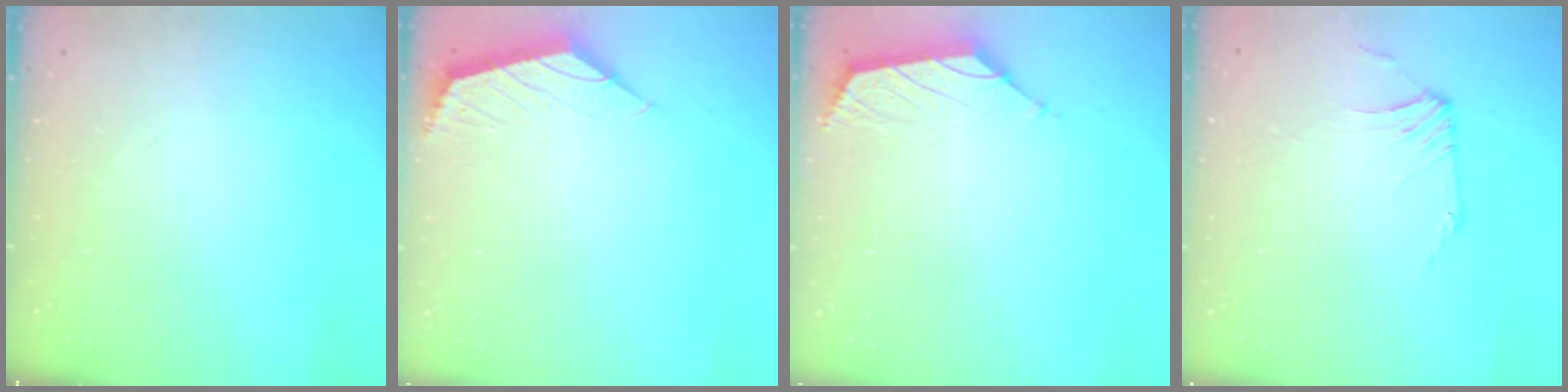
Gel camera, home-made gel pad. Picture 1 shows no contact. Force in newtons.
{"total": 1.6, "press": 1.5, "slide": 0.5}
{"total": 1.6, "press": 1.5, "slide": 0.6}
{"total": 0.6, "press": 0.4, "slide": 0.5}